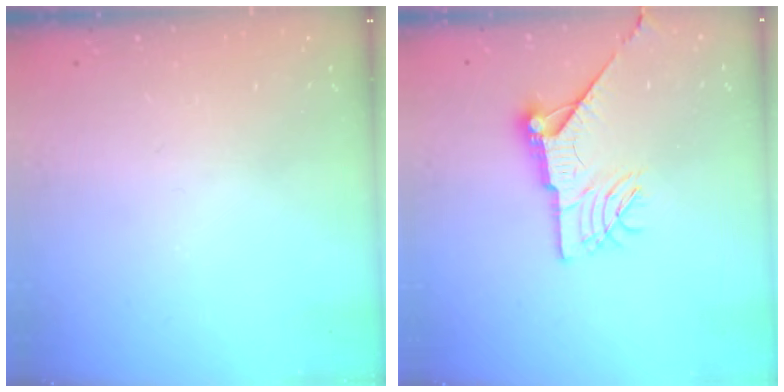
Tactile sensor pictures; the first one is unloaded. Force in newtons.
{"total": 12.0, "press": 12.0, "slide": 1.1}